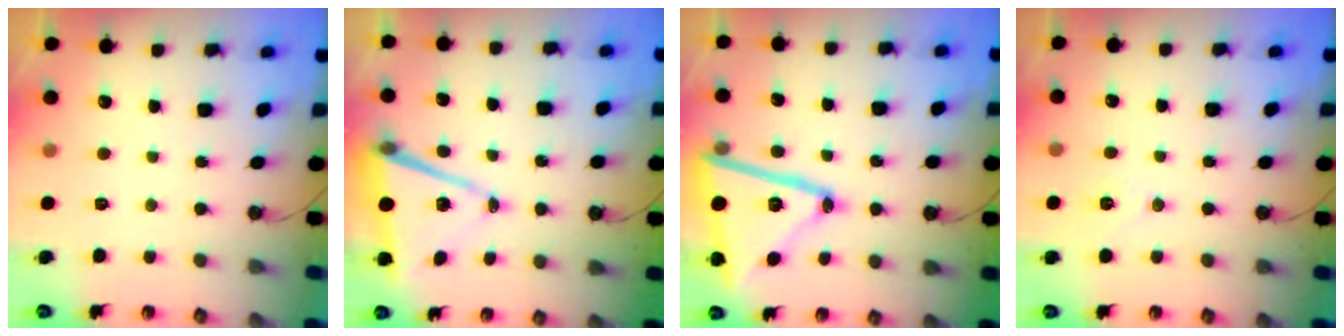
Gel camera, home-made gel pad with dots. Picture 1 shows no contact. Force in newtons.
{"total": 10.6, "press": 9.8, "slide": 3.9}
{"total": 22.7, "press": 22.7, "slide": 1.3}
{"total": 6.8, "press": 5.7, "slide": 3.7}